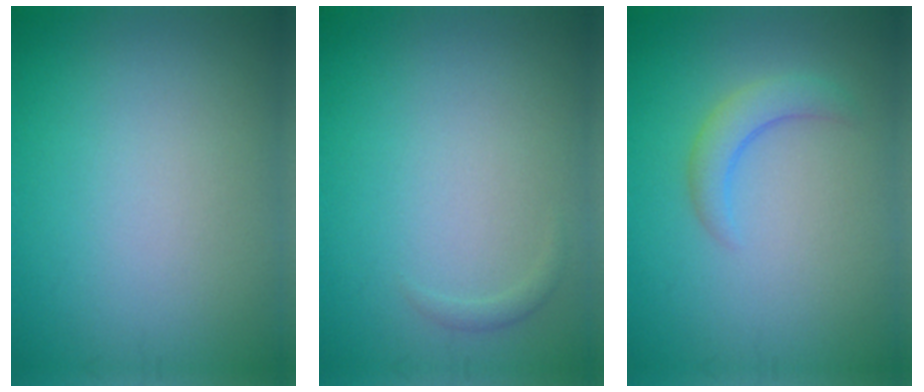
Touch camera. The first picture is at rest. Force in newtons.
{"total": 0.6, "press": 0.6, "slide": 0.0}
{"total": 2.3, "press": 2.3, "slide": 0.4}